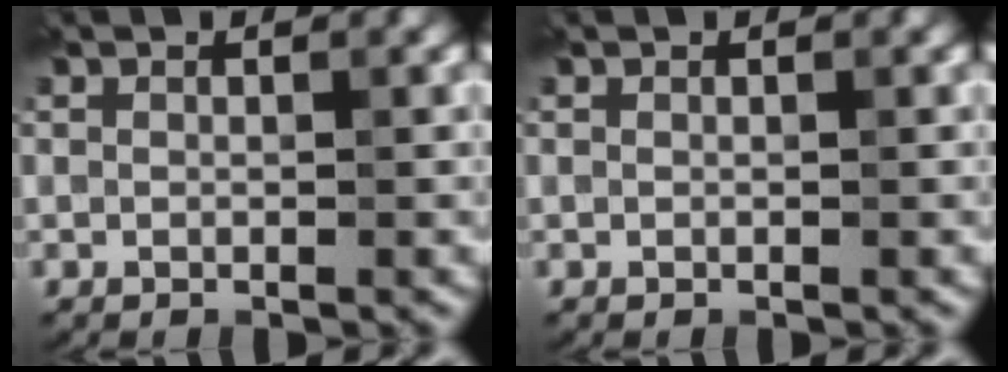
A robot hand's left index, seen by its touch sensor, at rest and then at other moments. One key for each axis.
{"total": 0.0}